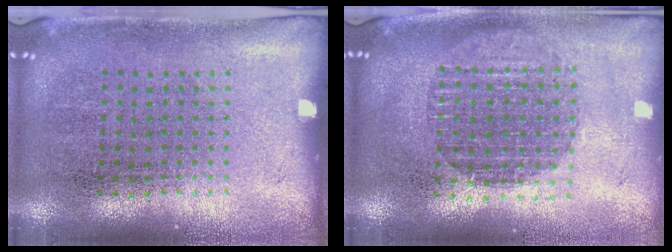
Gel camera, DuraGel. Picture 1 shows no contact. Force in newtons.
{"total": 1.8, "press": 1.5, "slide": 1.0}